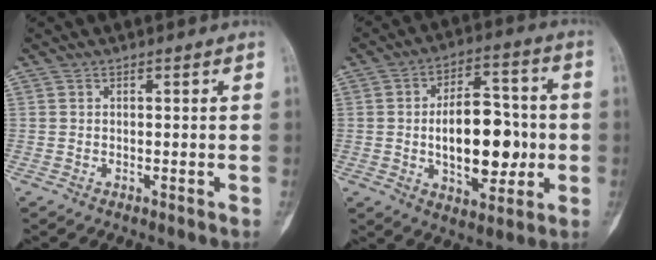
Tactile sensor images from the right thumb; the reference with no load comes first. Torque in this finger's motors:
{"motor_torque": [2.69, 2.32, 1.15, -1.00, 0.52]}